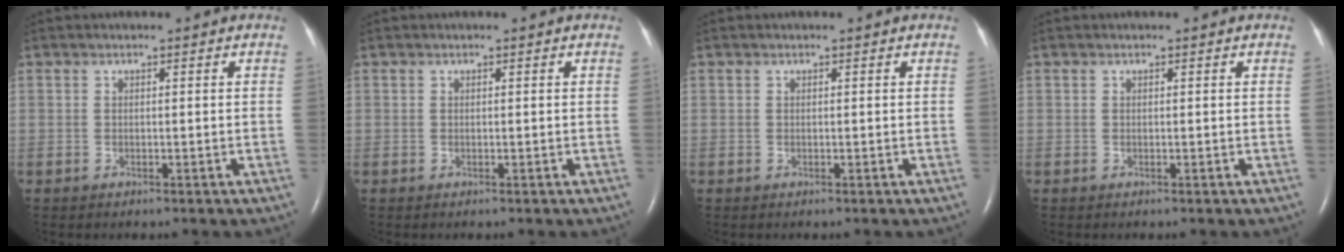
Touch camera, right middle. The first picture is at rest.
{"total": 0.0}
{"total": 0.0}
{"total": 0.0}